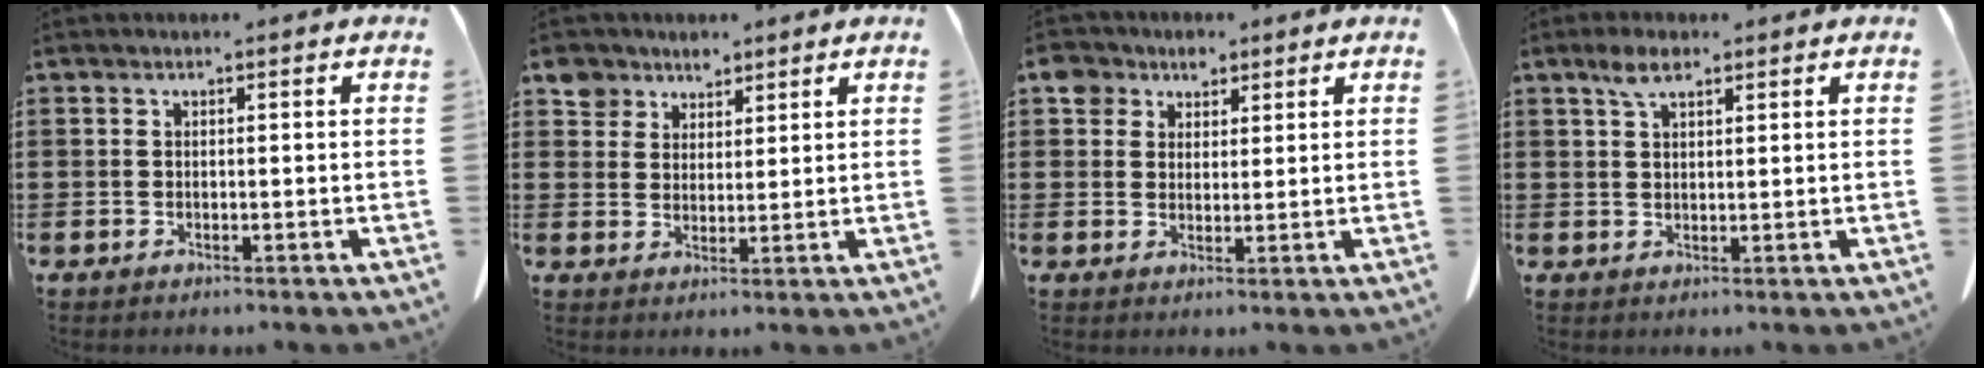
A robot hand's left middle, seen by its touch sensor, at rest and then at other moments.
{"total": 5.0, "force": [3.7, 3.2, 0.9], "torque": [-0.030, 0.001, 0.070]}
{"total": 4.7, "force": [3.1, 3.3, 1.2], "torque": [-0.036, 0.008, 0.057]}
{"total": 3.6, "force": [2.3, 1.4, 2.5], "torque": [-0.055, 0.005, 0.041]}